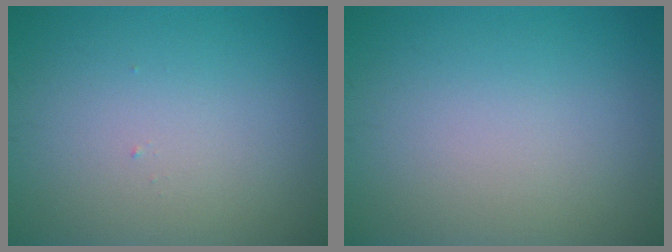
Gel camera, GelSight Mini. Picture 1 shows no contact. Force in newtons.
{"total": 0.0}